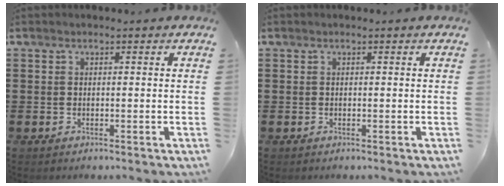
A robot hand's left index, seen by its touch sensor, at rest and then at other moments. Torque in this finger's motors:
{"motor_torque": [0.00, 0.00, 0.00, 0.00]}